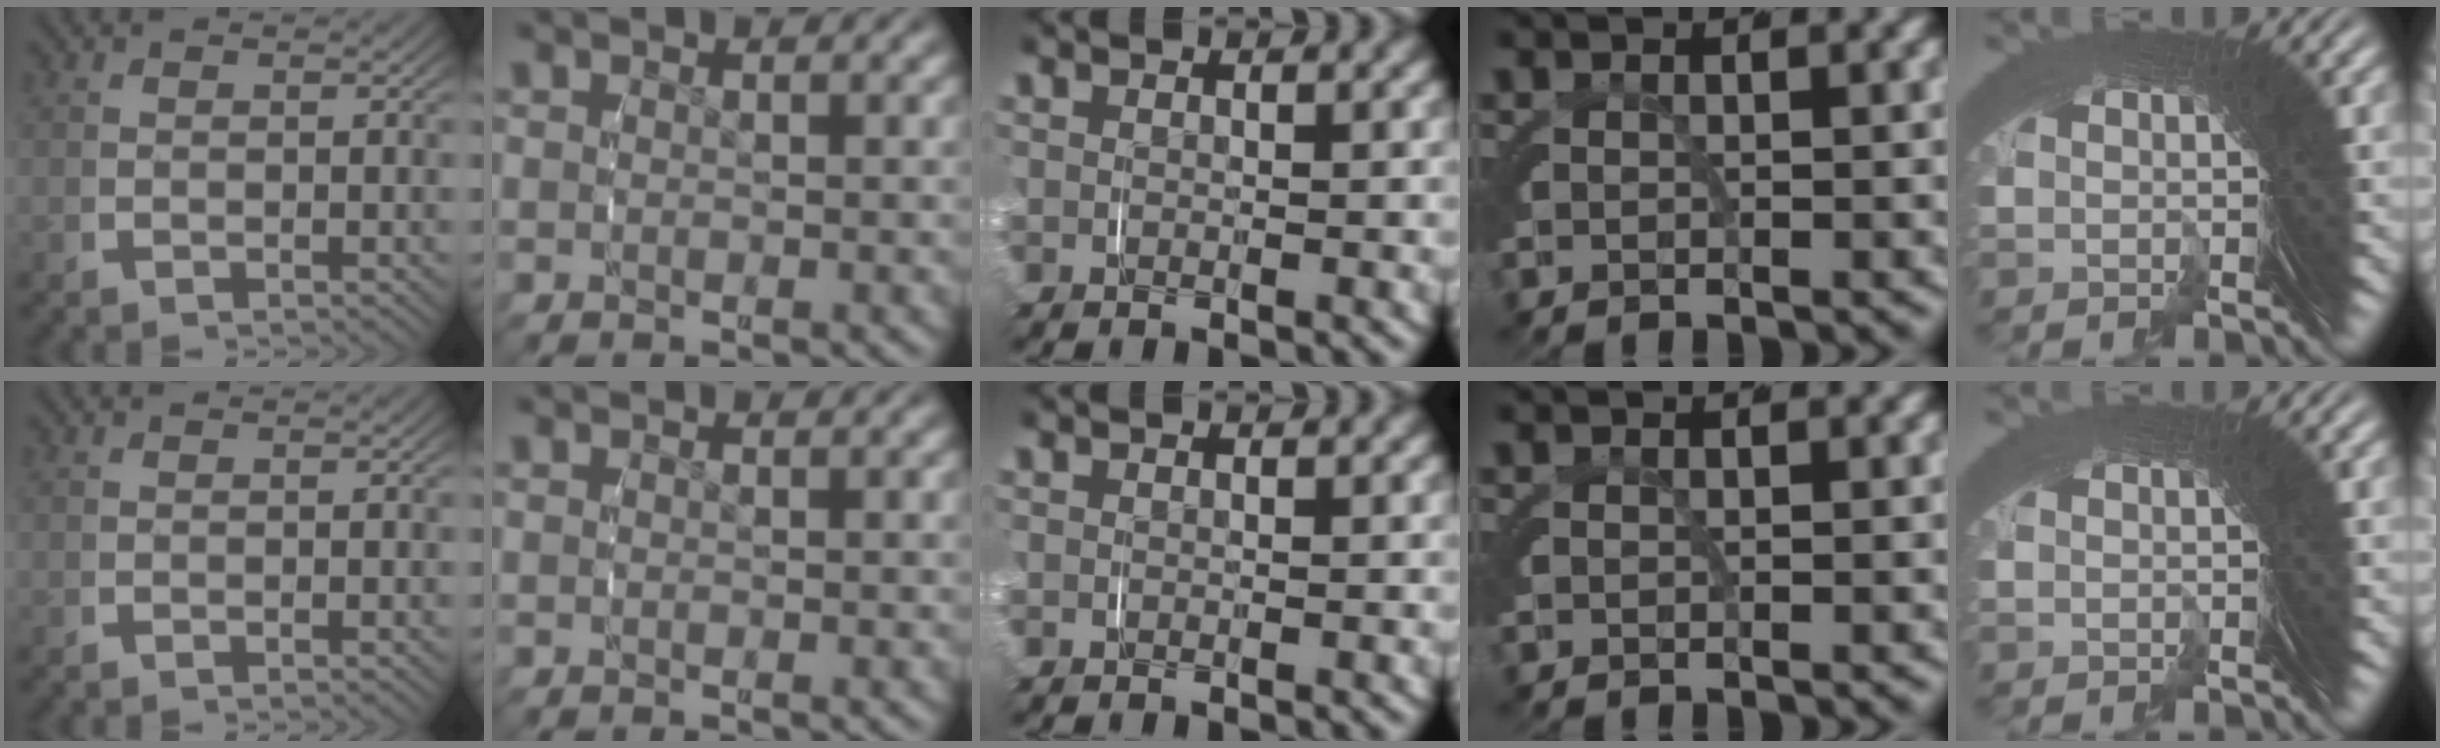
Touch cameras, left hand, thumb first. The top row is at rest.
{}